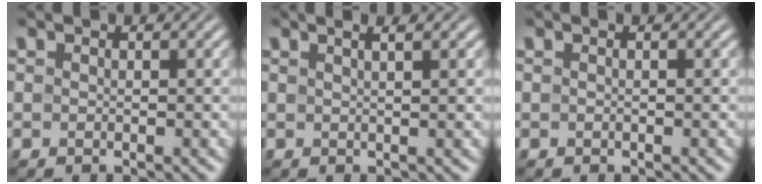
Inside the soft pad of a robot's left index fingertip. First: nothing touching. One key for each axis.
{"total": 3.1, "fx": 1.8, "fy": 1.3, "fz": 2.3, "tx": -0.004, "ty": 0.012, "tz": -0.007}
{"total": 0.0}